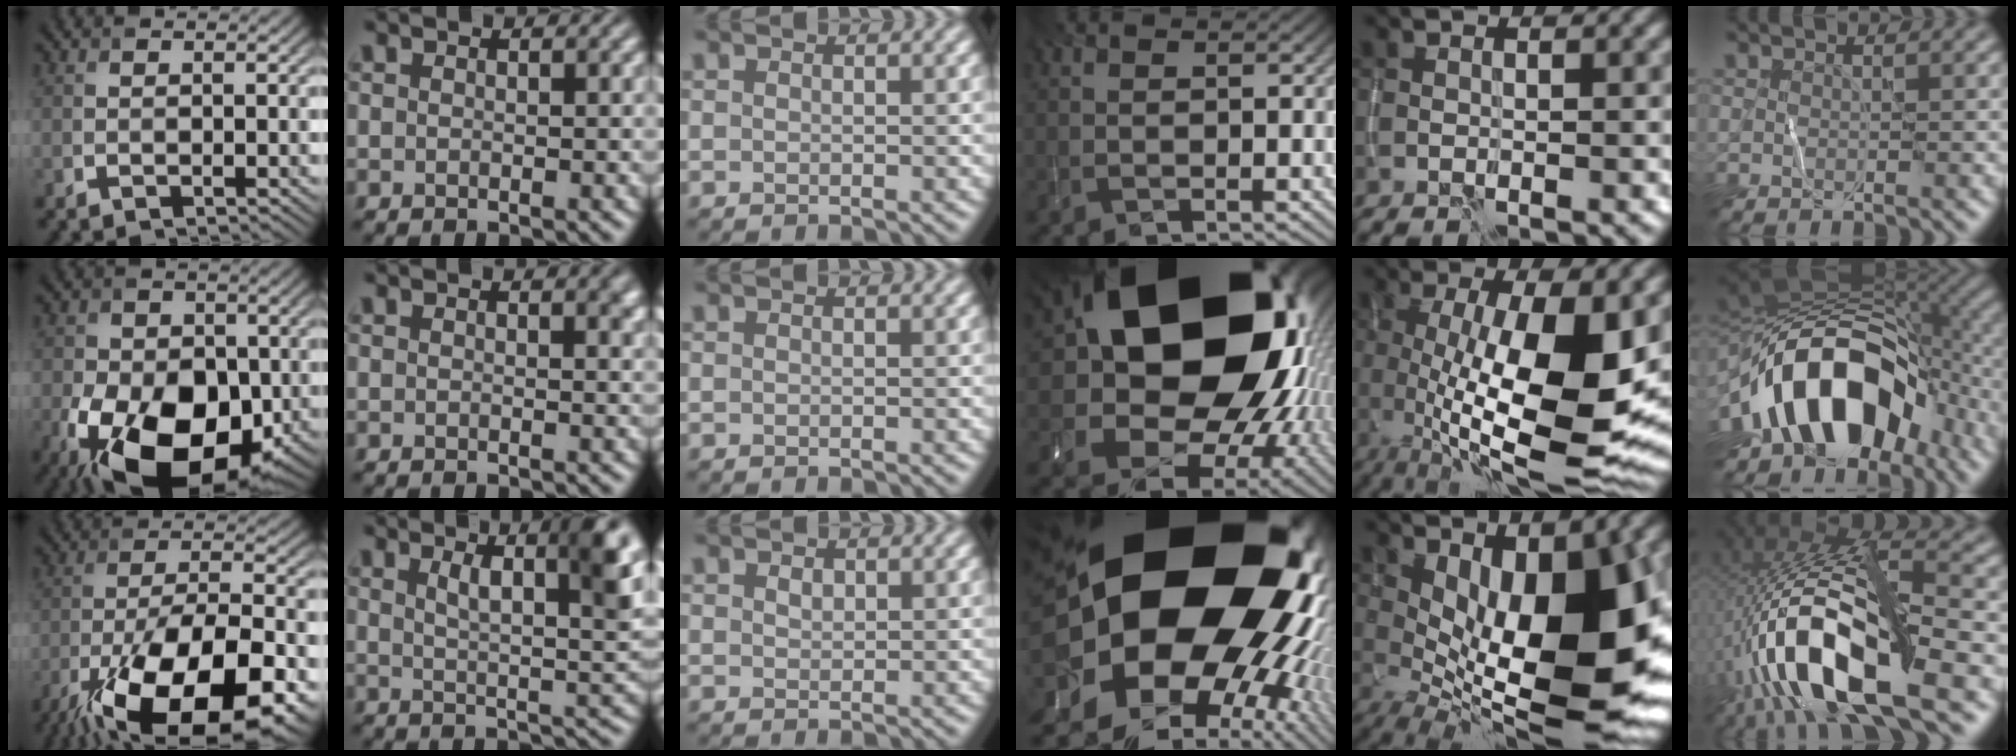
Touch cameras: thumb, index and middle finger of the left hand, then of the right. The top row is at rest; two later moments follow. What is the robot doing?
{"motion": "wipe", "object": "whiteboard"}